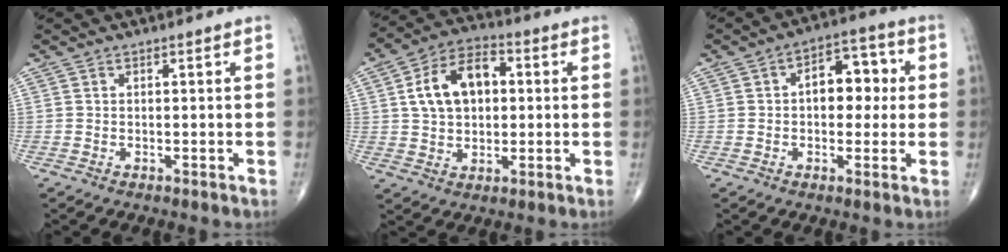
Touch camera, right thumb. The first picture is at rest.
{"total": 12.4, "force": [2.1, 8.1, 9.1], "torque": [-0.139, 0.017, 0.030]}
{"total": 8.1, "force": [0.8, 5.2, 6.2], "torque": [-0.051, 0.022, 0.004]}